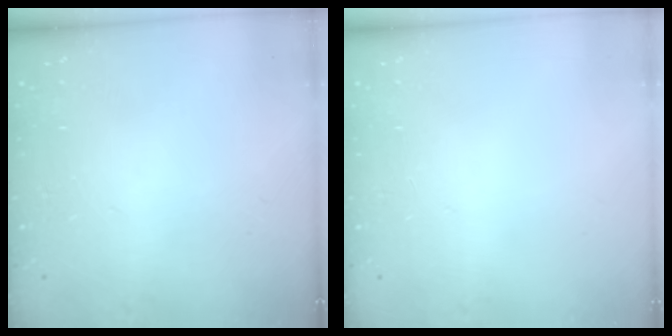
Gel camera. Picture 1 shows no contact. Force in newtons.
{"total": 0.0}